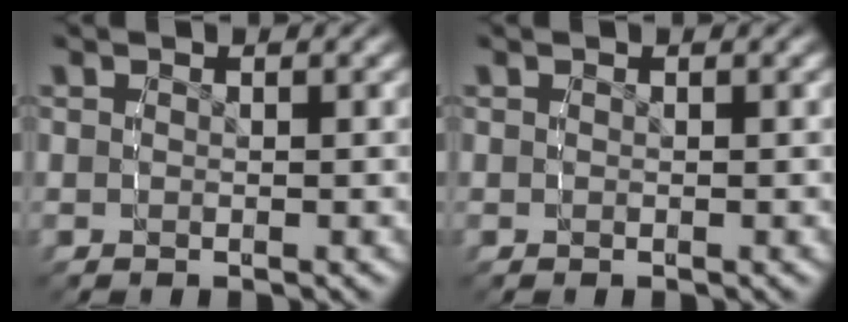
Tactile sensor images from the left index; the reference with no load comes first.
{"total": 0.0}